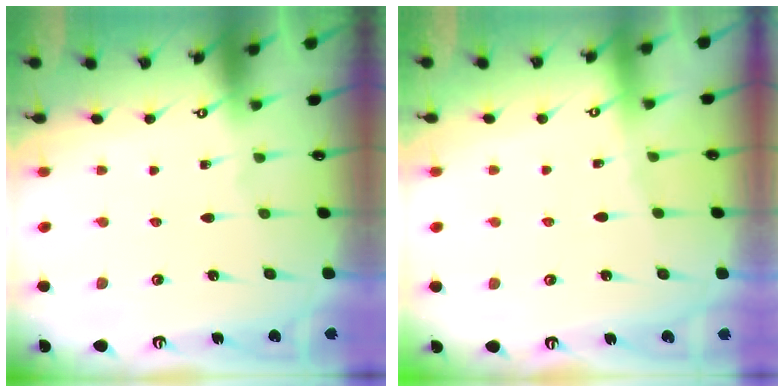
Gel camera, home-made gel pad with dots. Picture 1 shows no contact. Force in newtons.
{"total": 2.4, "press": 2.4, "slide": 0.4}